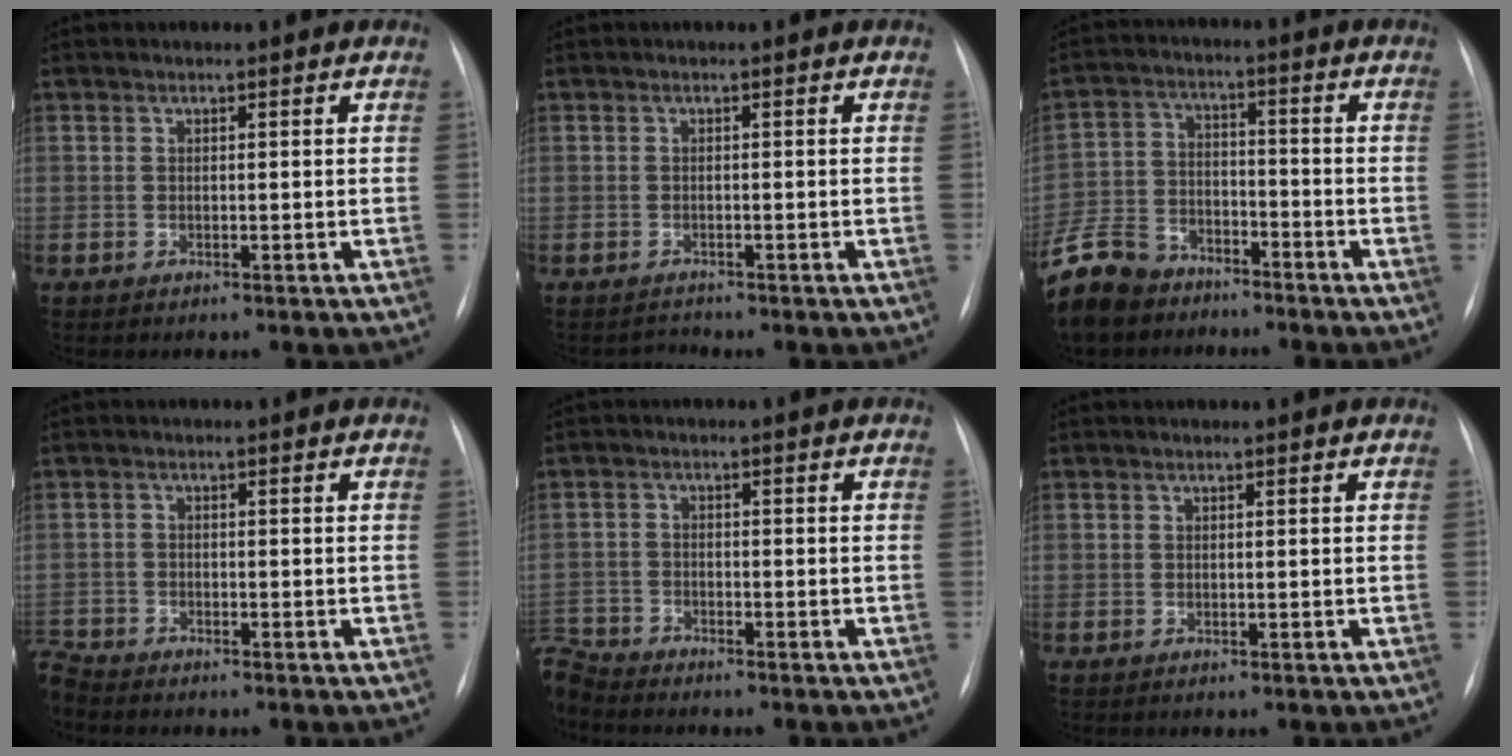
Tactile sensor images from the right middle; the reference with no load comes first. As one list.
[{"total": 1.0, "force": [-0.8, 0.0, -0.5], "torque": [0.012, -0.008, -0.011]}, {"total": 16.2, "force": [-12.1, 9.0, 5.8], "torque": [-0.170, 0.000, -0.218]}, {"total": 3.4, "force": [-3.3, 0.2, 0.2], "torque": [0.001, -0.015, -0.062]}, {"total": 5.4, "force": [-5.4, 0.4, 0.1], "torque": [0.000, -0.007, -0.104]}, {"total": 0.0}]